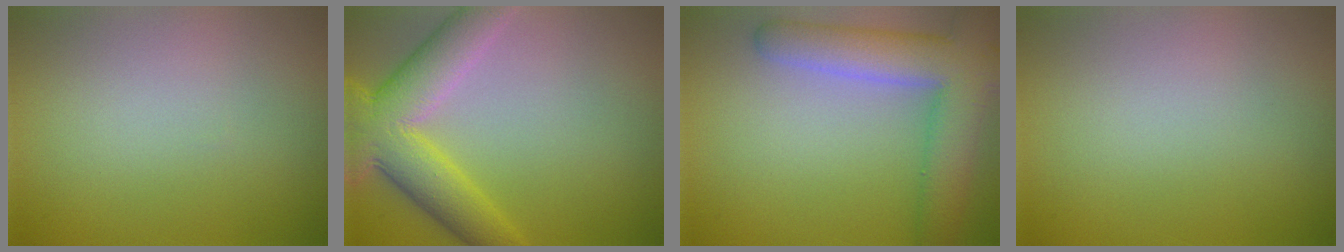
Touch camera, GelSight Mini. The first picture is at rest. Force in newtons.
{"total": 7.5, "press": 7.5, "slide": 0.4}
{"total": 7.5, "press": 7.4, "slide": 0.7}
{"total": 0.0}